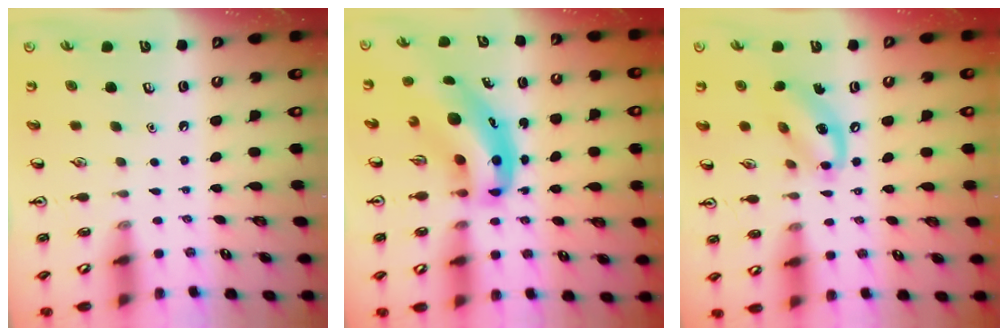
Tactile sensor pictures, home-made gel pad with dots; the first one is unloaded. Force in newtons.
{"total": 10.8, "press": 10.4, "slide": 3.1}
{"total": 12.5, "press": 12.2, "slide": 2.8}